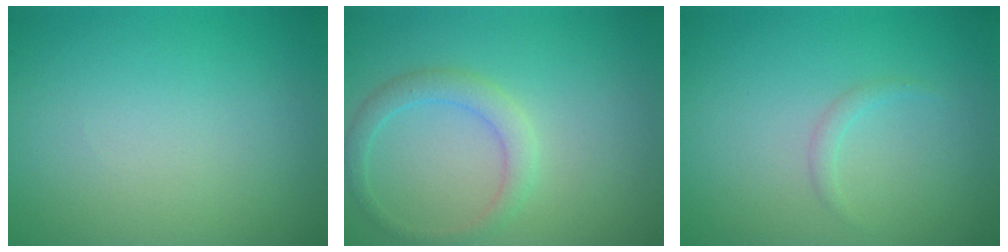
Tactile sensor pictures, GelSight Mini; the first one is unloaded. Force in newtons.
{"total": 2.2, "press": 2.2, "slide": 0.2}
{"total": 0.7, "press": 0.7, "slide": 0.0}